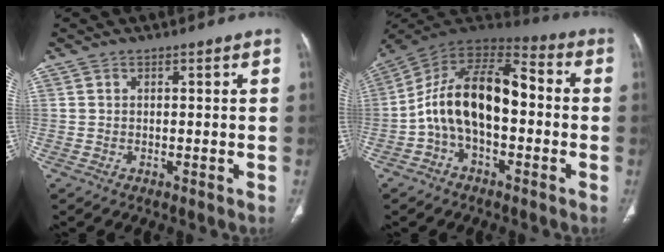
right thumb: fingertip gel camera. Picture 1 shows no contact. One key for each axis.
{"total": 16.9, "fx": -1.7, "fy": 9.3, "fz": 14.0, "tx": -0.229, "ty": 0.052, "tz": -0.040}